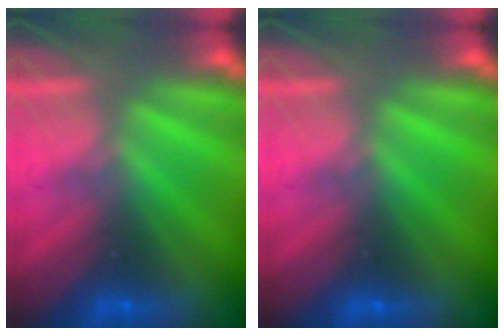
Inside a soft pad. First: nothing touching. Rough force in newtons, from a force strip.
{"total": 0.0}